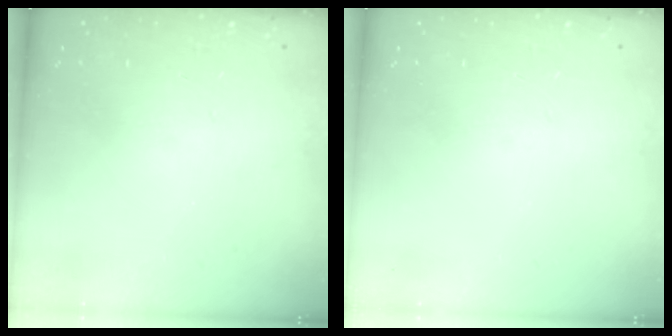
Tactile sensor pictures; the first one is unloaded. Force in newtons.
{"total": 0.0}